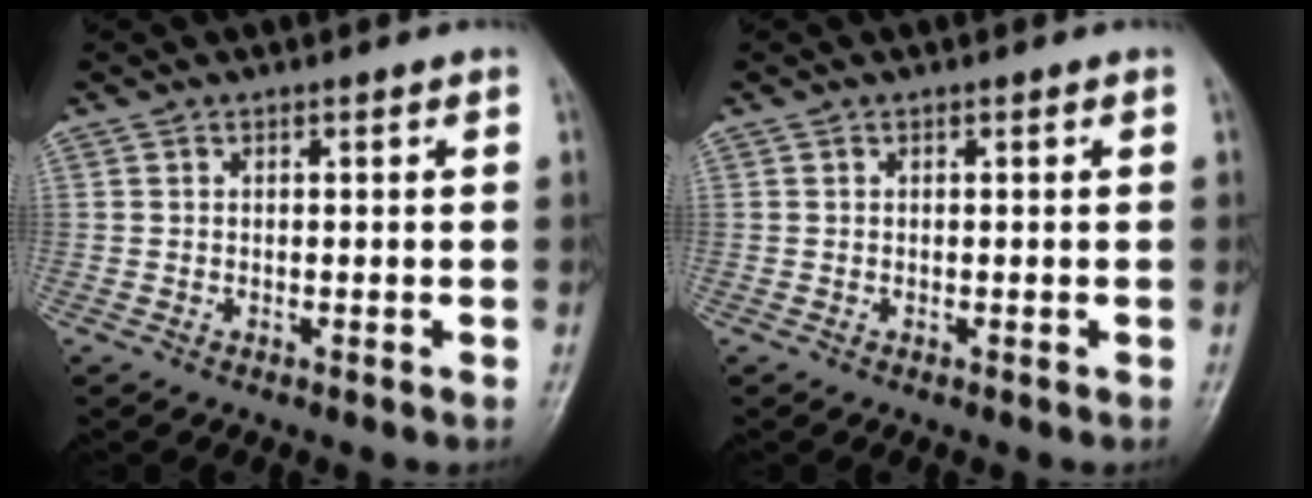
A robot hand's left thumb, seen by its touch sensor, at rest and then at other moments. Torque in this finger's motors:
{"motor_torque": [0.00, 0.00, -0.05, -0.04, 0.00]}